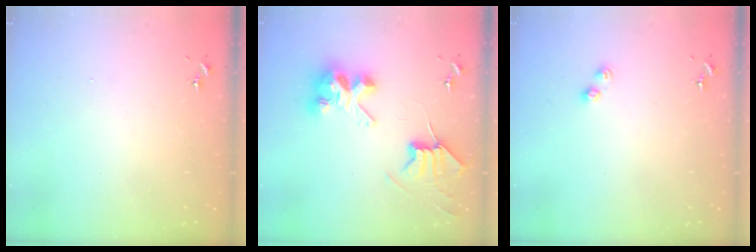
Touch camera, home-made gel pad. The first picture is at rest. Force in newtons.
{"total": 10.4, "press": 10.3, "slide": 0.7}
{"total": 3.7, "press": 3.7, "slide": 0.5}